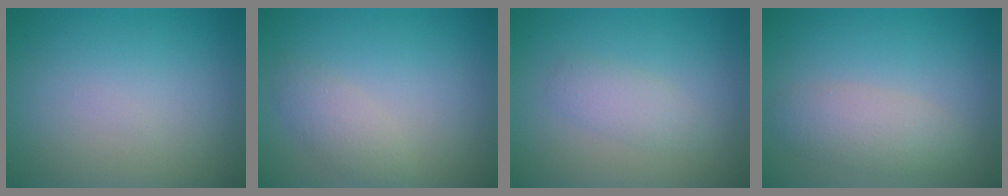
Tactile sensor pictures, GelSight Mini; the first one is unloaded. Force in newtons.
{"total": 2.0, "press": 2.0, "slide": 0.1}
{"total": 2.4, "press": 2.4, "slide": 0.2}
{"total": 2.9, "press": 2.9, "slide": 0.2}